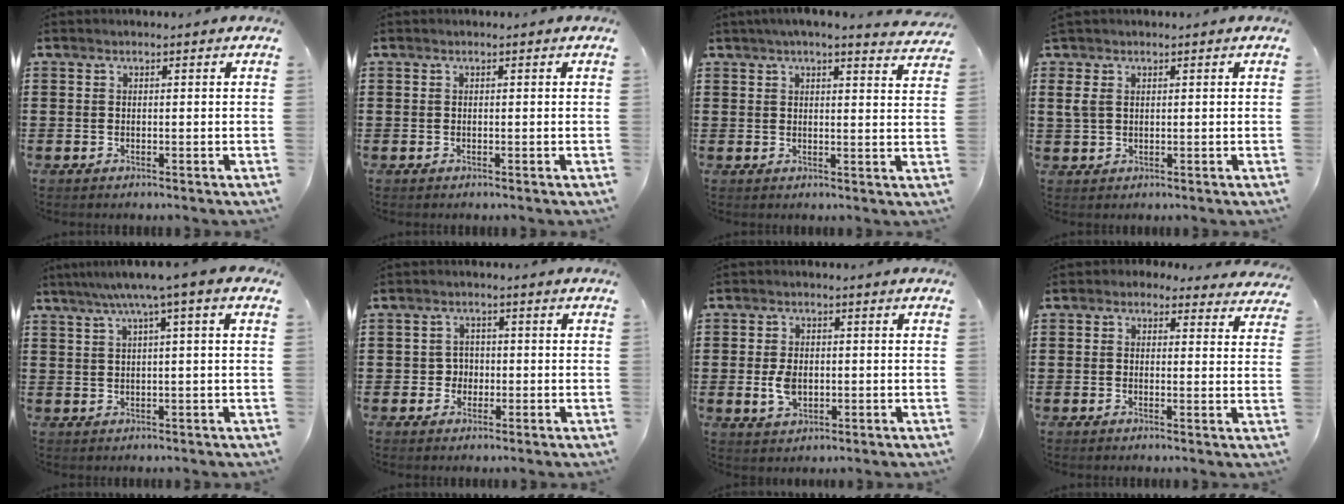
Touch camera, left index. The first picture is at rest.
{"total": 0.0}
{"total": 3.4, "force": [3.2, -0.2, 1.3], "torque": [-0.036, -0.007, 0.057]}
{"total": 2.2, "force": [0.9, 1.3, 1.6], "torque": [-0.051, 0.000, 0.011]}
{"total": 4.7, "force": [1.9, -0.5, 4.3], "torque": [-0.086, -0.002, 0.027]}
{"total": 2.5, "force": [-0.5, 2.3, 0.8], "torque": [-0.024, 0.004, -0.015]}
{"total": 4.3, "force": [-0.4, 2.8, 3.2], "torque": [-0.077, 0.001, -0.011]}
{"total": 2.0, "force": [1.6, 1.1, 0.5], "torque": [-0.011, 0.000, 0.026]}